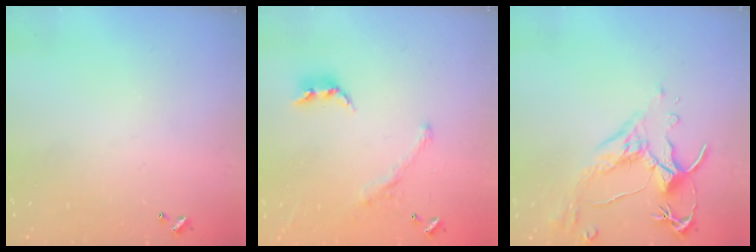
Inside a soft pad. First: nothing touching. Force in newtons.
{"total": 1.2, "press": 0.5, "slide": 1.1}
{"total": 2.6, "press": 2.2, "slide": 1.3}